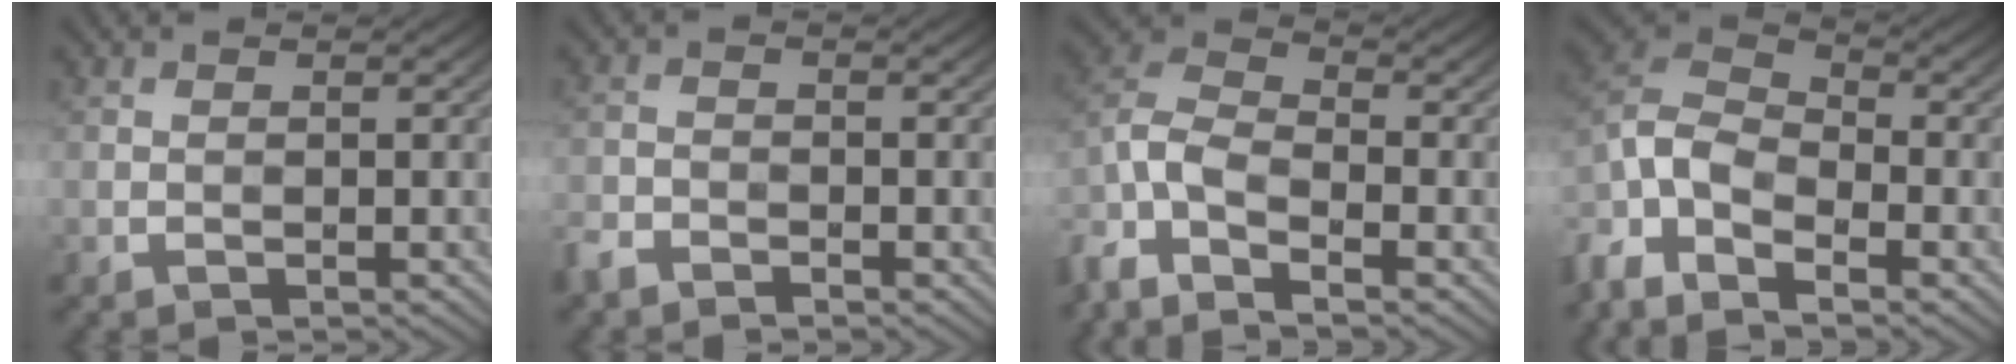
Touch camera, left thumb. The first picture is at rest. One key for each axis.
{"total": 2.7, "fx": -2.2, "fy": 1.1, "fz": 0.8, "tx": -0.022, "ty": -0.007, "tz": -0.056}
{"total": 8.3, "fx": -5.9, "fy": 3.1, "fz": 4.9, "tx": -0.119, "ty": -0.010, "tz": -0.137}
{"total": 9.8, "fx": -6.3, "fy": 4.4, "fz": 6.0, "tx": -0.144, "ty": -0.012, "tz": -0.144}